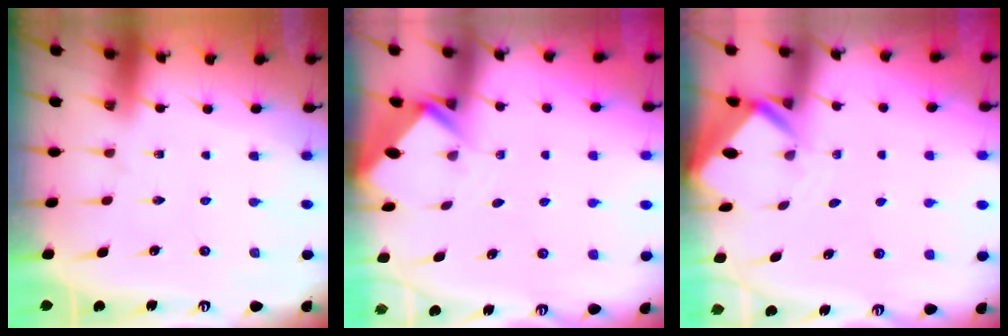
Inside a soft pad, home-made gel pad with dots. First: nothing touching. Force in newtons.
{"total": 2.6, "press": 2.6, "slide": 0.2}
{"total": 2.6, "press": 2.5, "slide": 0.3}